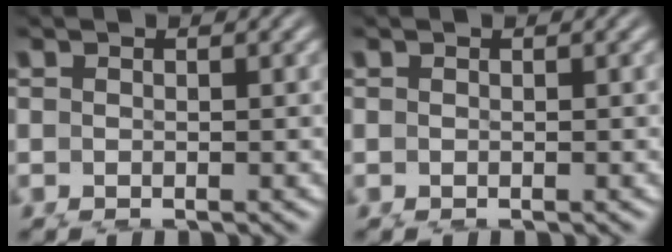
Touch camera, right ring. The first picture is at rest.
{"total": 0.0}